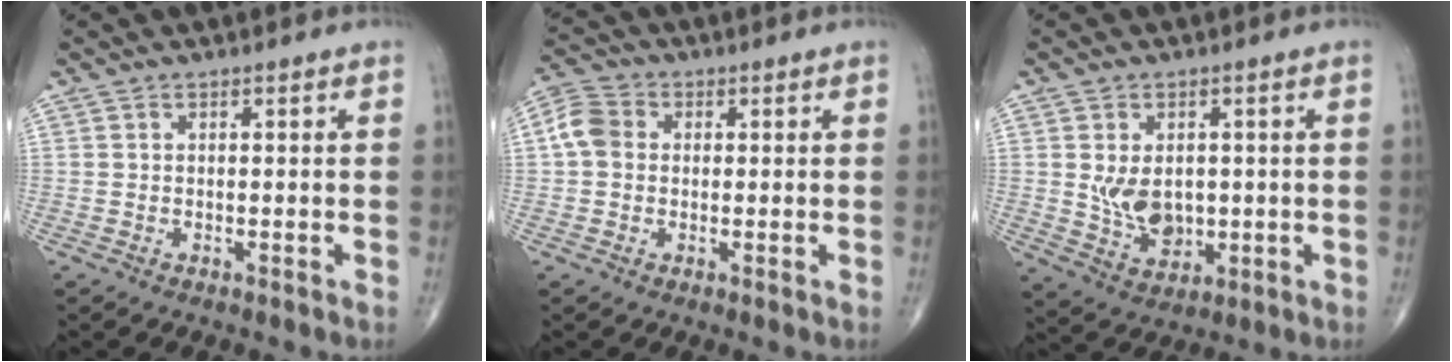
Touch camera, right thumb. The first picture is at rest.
{"total": 5.7, "force": [0.4, 4.7, 3.2], "torque": [-0.059, 0.016, -0.001]}
{"total": 7.6, "force": [0.4, 5.4, 5.3], "torque": [-0.072, -0.013, 0.021]}